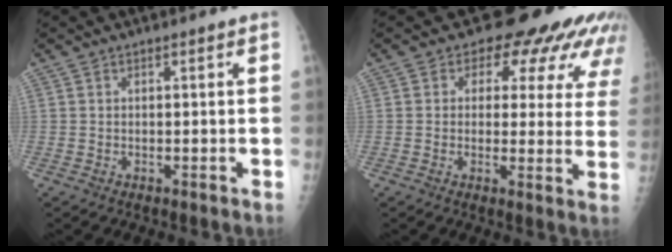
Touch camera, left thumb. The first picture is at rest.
{"total": 14.1, "force": [9.0, 8.1, 7.4], "torque": [-0.035, -0.029, 0.080]}